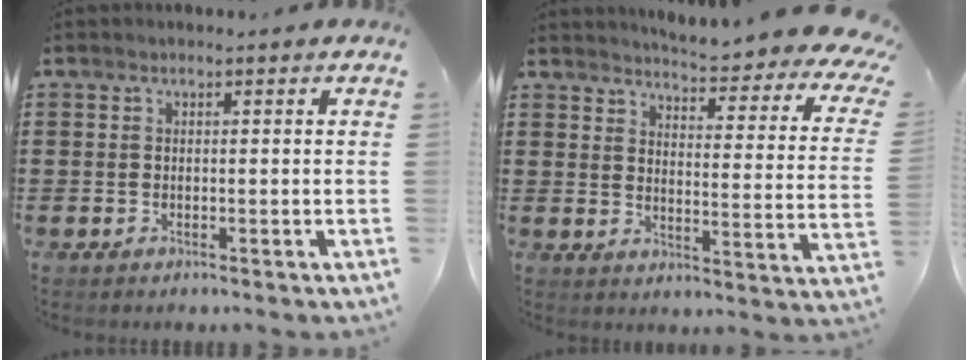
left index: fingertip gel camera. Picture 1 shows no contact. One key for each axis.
{"total": 5.1, "fx": 4.7, "fy": -0.2, "fz": 2.1, "tx": -0.049, "ty": -0.049, "tz": 0.073}